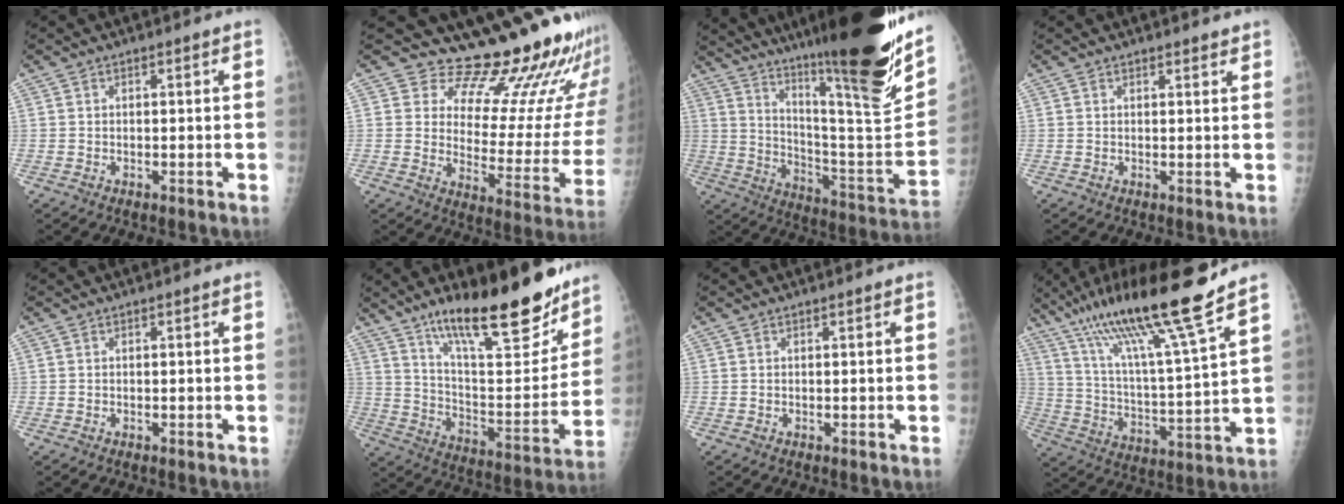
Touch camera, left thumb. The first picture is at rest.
{"total": 22.1, "force": [19.0, 6.4, 9.4], "torque": [-0.081, -0.170, 0.235]}
{"total": 31.9, "force": [21.3, 4.4, 23.4], "torque": [-0.332, -0.103, 0.325]}
{"total": 1.9, "force": [1.7, 0.6, 0.5], "torque": [0.006, -0.006, 0.021]}
{"total": 0.0}
{"total": 24.3, "force": [17.2, 6.8, 15.8], "torque": [-0.204, -0.092, 0.280]}
{"total": 0.0}
{"total": 20.1, "force": [14.8, 0.1, 13.6], "torque": [-0.222, -0.061, 0.261]}